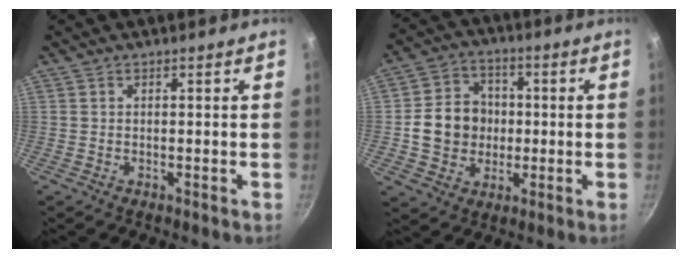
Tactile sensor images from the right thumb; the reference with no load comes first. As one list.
[{"total": 11.4, "force": [-0.4, 10.1, 5.2], "torque": [-0.060, 0.022, -0.011]}]